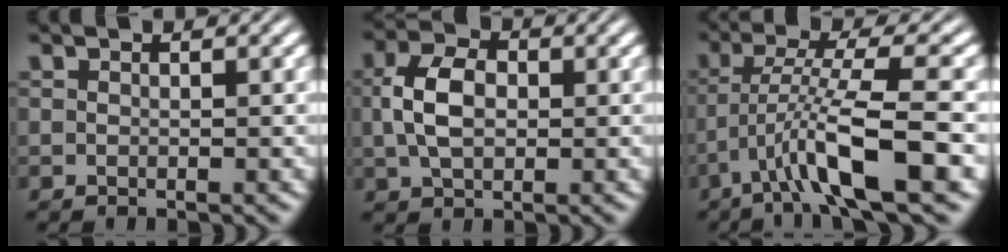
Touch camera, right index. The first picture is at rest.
{"total": 3.7, "force": [0.4, 1.9, 3.1], "torque": [-0.058, -0.002, 0.016]}
{"total": 5.7, "force": [-1.6, 0.7, 5.4], "torque": [-0.105, -0.016, -0.017]}